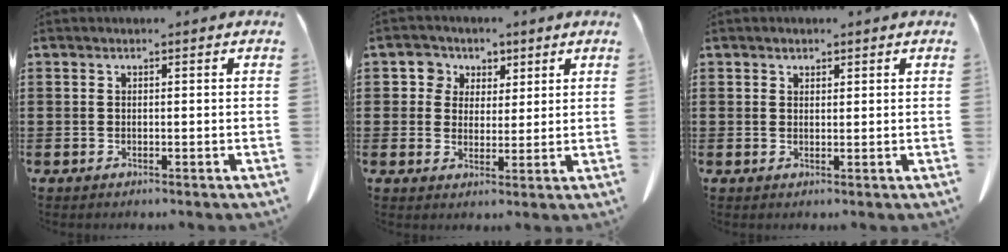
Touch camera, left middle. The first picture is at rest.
{"total": 4.2, "force": [2.0, 3.7, 0.4], "torque": [-0.033, 0.011, 0.035]}
{"total": 1.1, "force": [0.9, 0.5, 0.4], "torque": [-0.002, -0.003, 0.016]}